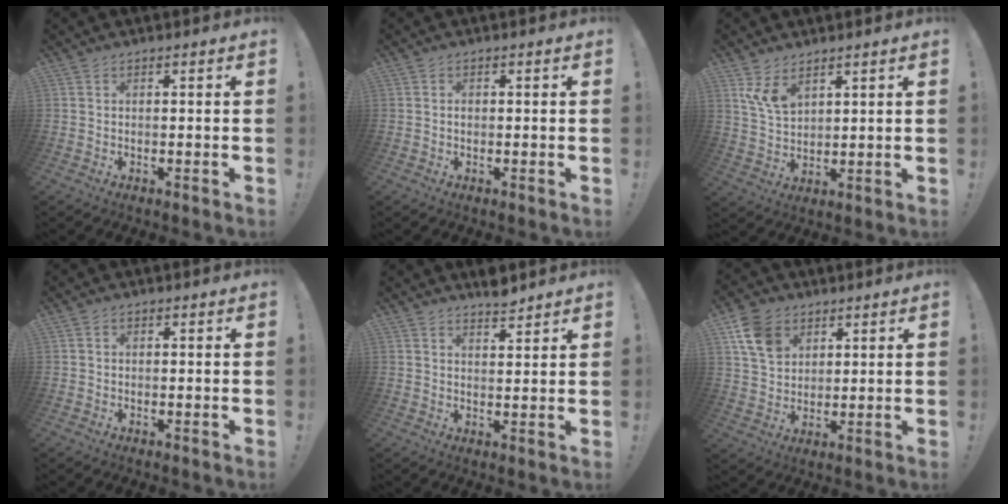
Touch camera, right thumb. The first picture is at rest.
{"total": 0.9, "force": [-0.3, 0.8, 0.2], "torque": [-0.004, 0.004, -0.007]}
{"total": 7.9, "force": [5.1, 4.3, 4.2], "torque": [-0.068, -0.025, 0.097]}
{"total": 0.7, "force": [-0.1, 0.6, 0.3], "torque": [-0.007, 0.004, -0.001]}
{"total": 4.1, "force": [3.8, 0.8, 1.4], "torque": [-0.004, -0.031, 0.064]}
{"total": 11.6, "force": [5.7, 8.3, 5.6], "torque": [-0.099, -0.013, 0.117]}